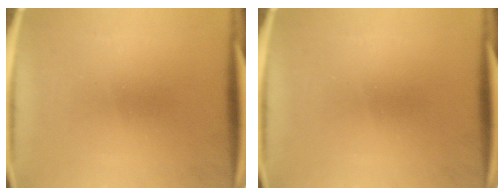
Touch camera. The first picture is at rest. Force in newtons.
{"total": 0.0}